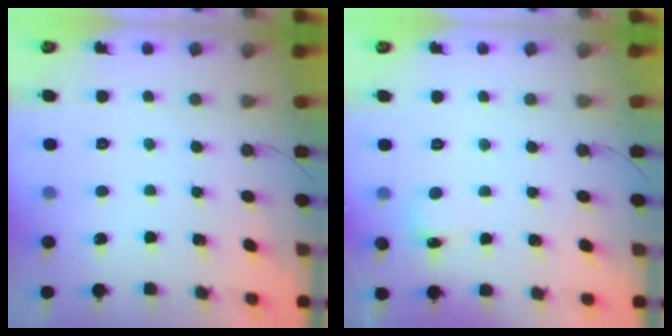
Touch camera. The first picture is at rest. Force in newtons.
{"total": 6.1, "press": 5.9, "slide": 1.7}